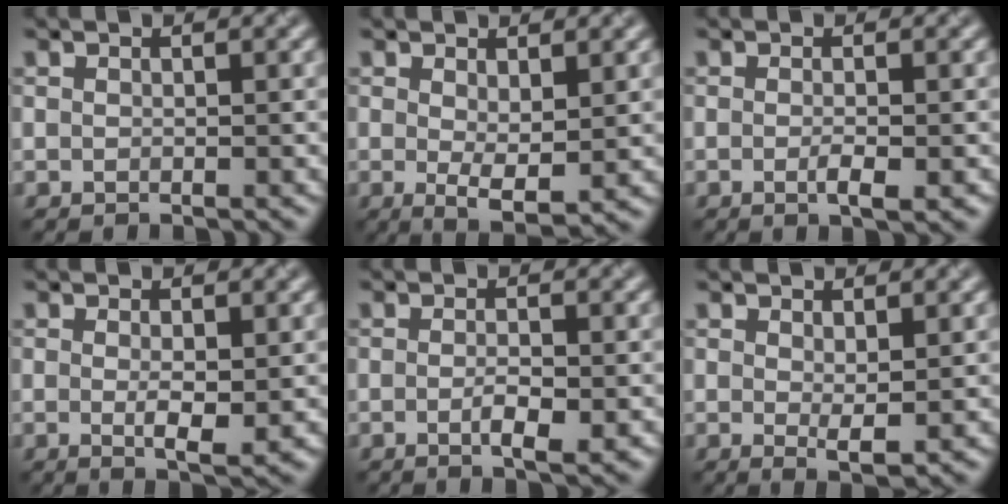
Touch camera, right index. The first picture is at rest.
{"total": 3.0, "force": [0.4, 1.0, 2.8], "torque": [-0.048, -0.011, 0.011]}
{"total": 2.0, "force": [-0.5, 0.4, 1.9], "torque": [-0.029, -0.003, -0.010]}
{"total": 2.5, "force": [0.0, 0.5, 2.4], "torque": [-0.039, -0.008, 0.002]}
{"total": 2.5, "force": [-0.6, 0.6, 2.4], "torque": [-0.042, -0.004, -0.009]}
{"total": 1.8, "force": [0.5, 0.4, 1.7], "torque": [-0.030, -0.010, 0.011]}